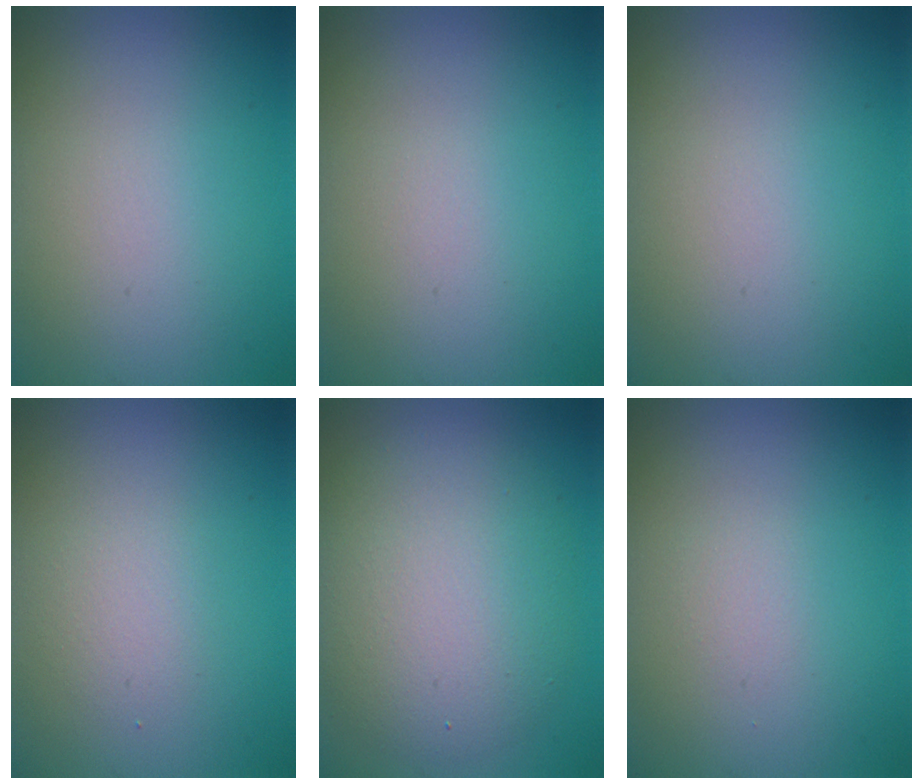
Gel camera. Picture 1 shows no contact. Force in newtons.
{"total": 0.0}
{"total": 0.0}
{"total": 1.6, "press": 1.6, "slide": 0.1}
{"total": 6.7, "press": 6.7, "slide": 0.9}
{"total": 0.6, "press": 0.6, "slide": 0.0}